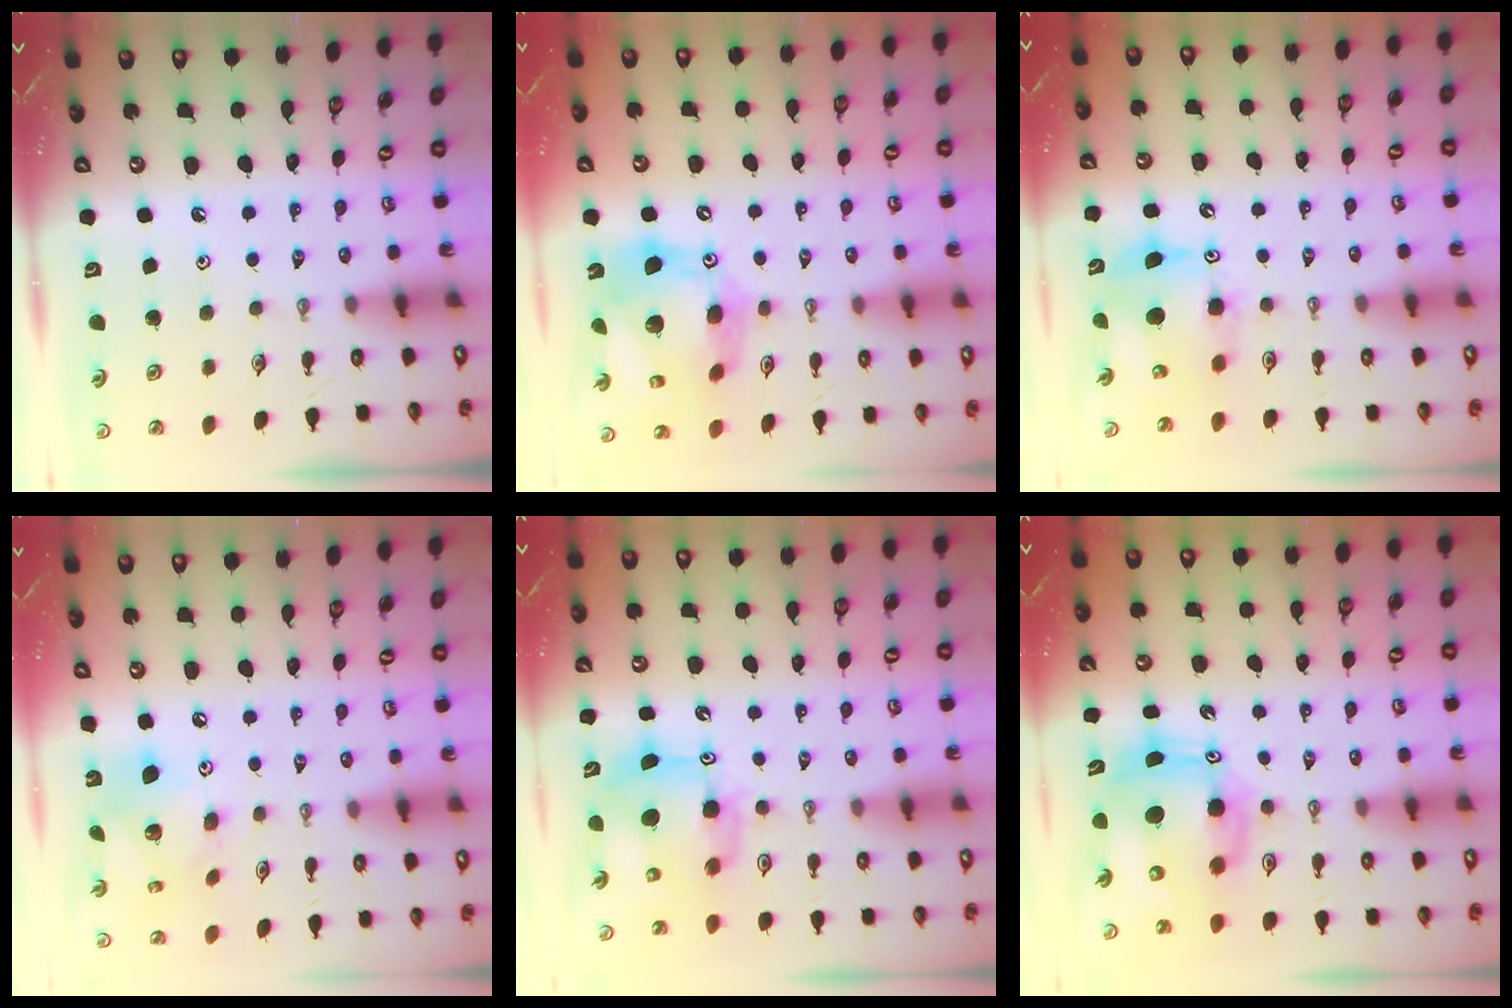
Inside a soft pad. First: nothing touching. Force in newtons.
{"total": 19.0, "press": 18.9, "slide": 1.8}
{"total": 8.8, "press": 8.8, "slide": 0.3}
{"total": 13.4, "press": 13.4, "slide": 1.4}
{"total": 9.8, "press": 9.7, "slide": 0.7}
{"total": 9.5, "press": 9.2, "slide": 2.1}